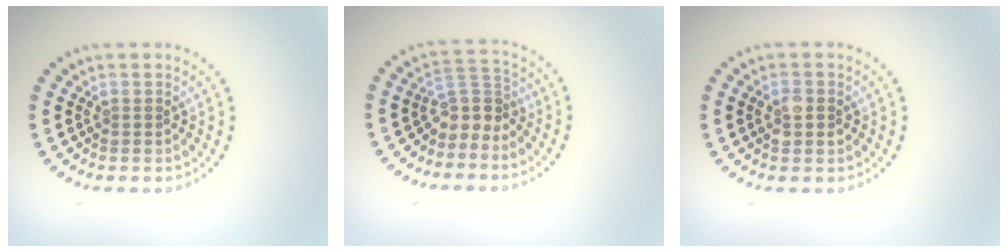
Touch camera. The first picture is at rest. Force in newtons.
{"total": 3.0, "press": 2.0, "slide": 2.2}
{"total": 2.1, "press": 2.1, "slide": 0.0}